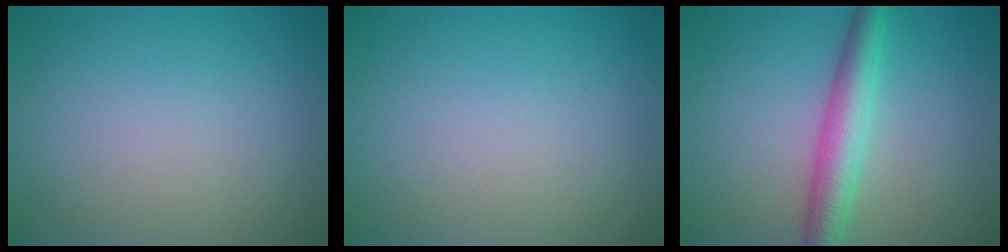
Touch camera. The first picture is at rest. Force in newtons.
{"total": 0.0}
{"total": 4.5, "press": 4.5, "slide": 0.1}